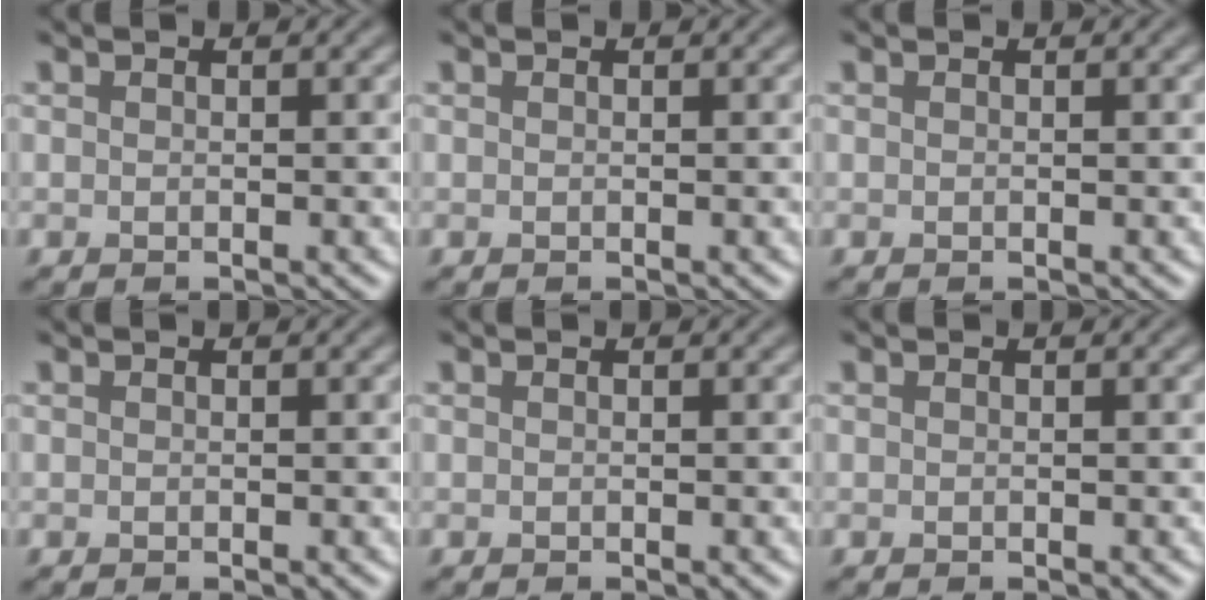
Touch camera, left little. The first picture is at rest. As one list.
[{"total": 0.0}, {"total": 0.0}, {"total": 0.0}, {"total": 0.0}, {"total": 0.0}]